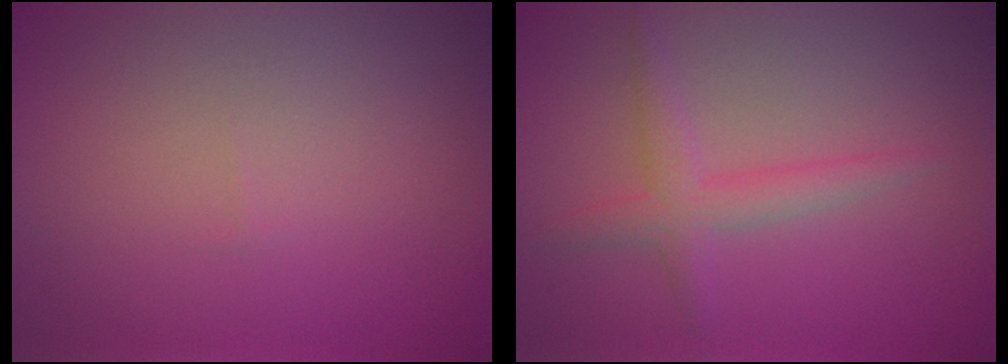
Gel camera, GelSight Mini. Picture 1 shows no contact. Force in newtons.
{"total": 1.8, "press": 1.8, "slide": 0.1}